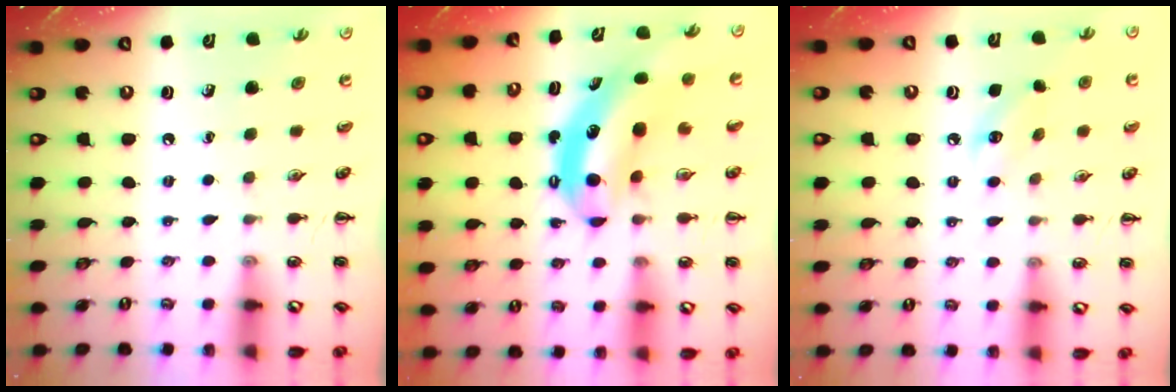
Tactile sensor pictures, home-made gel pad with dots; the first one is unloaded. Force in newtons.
{"total": 6.7, "press": 6.6, "slide": 1.5}
{"total": 6.2, "press": 6.0, "slide": 1.7}